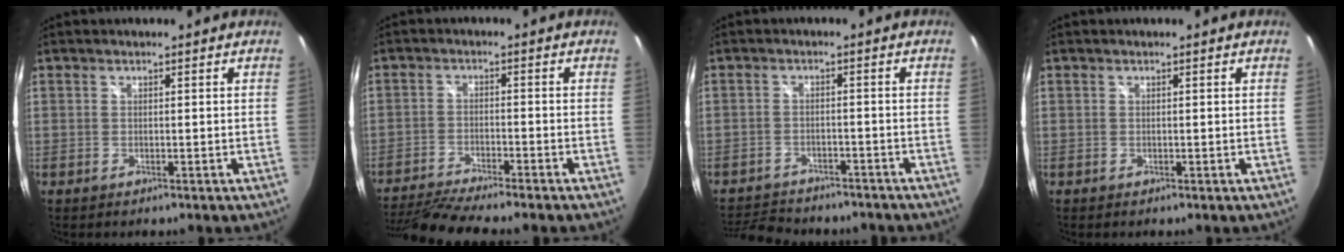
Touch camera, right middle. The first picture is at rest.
{"total": 12.1, "force": [-10.7, 0.3, 5.6], "torque": [-0.129, -0.017, -0.183]}
{"total": 11.0, "force": [-9.6, 3.9, 3.7], "torque": [-0.094, -0.009, -0.141]}
{"total": 0.0}